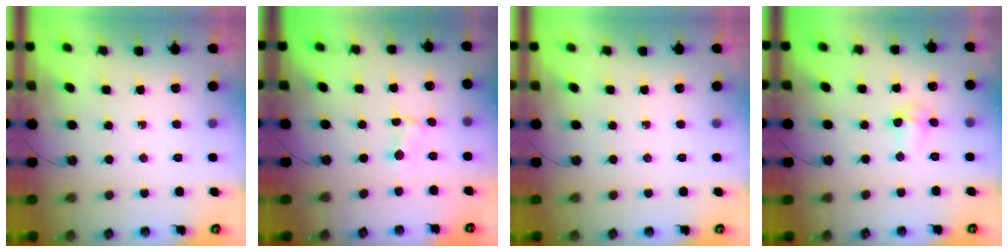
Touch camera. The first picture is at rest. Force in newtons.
{"total": 0.5, "press": 0.5, "slide": 0.1}
{"total": 0.0}
{"total": 3.5, "press": 3.3, "slide": 1.1}